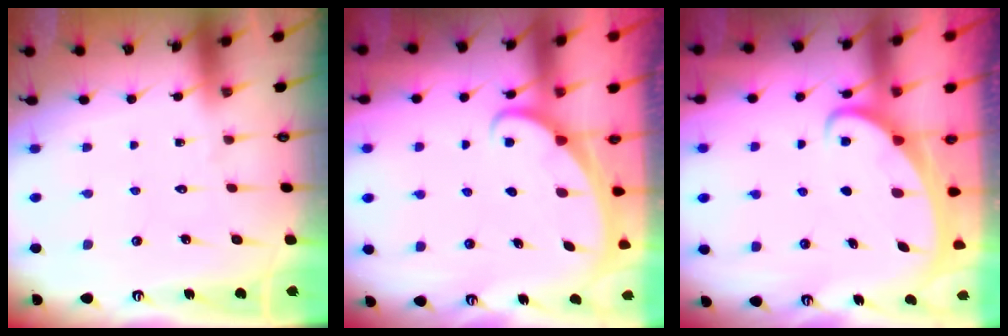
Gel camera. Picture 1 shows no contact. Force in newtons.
{"total": 1.6, "press": 1.6, "slide": 0.0}
{"total": 1.9, "press": 1.9, "slide": 0.3}